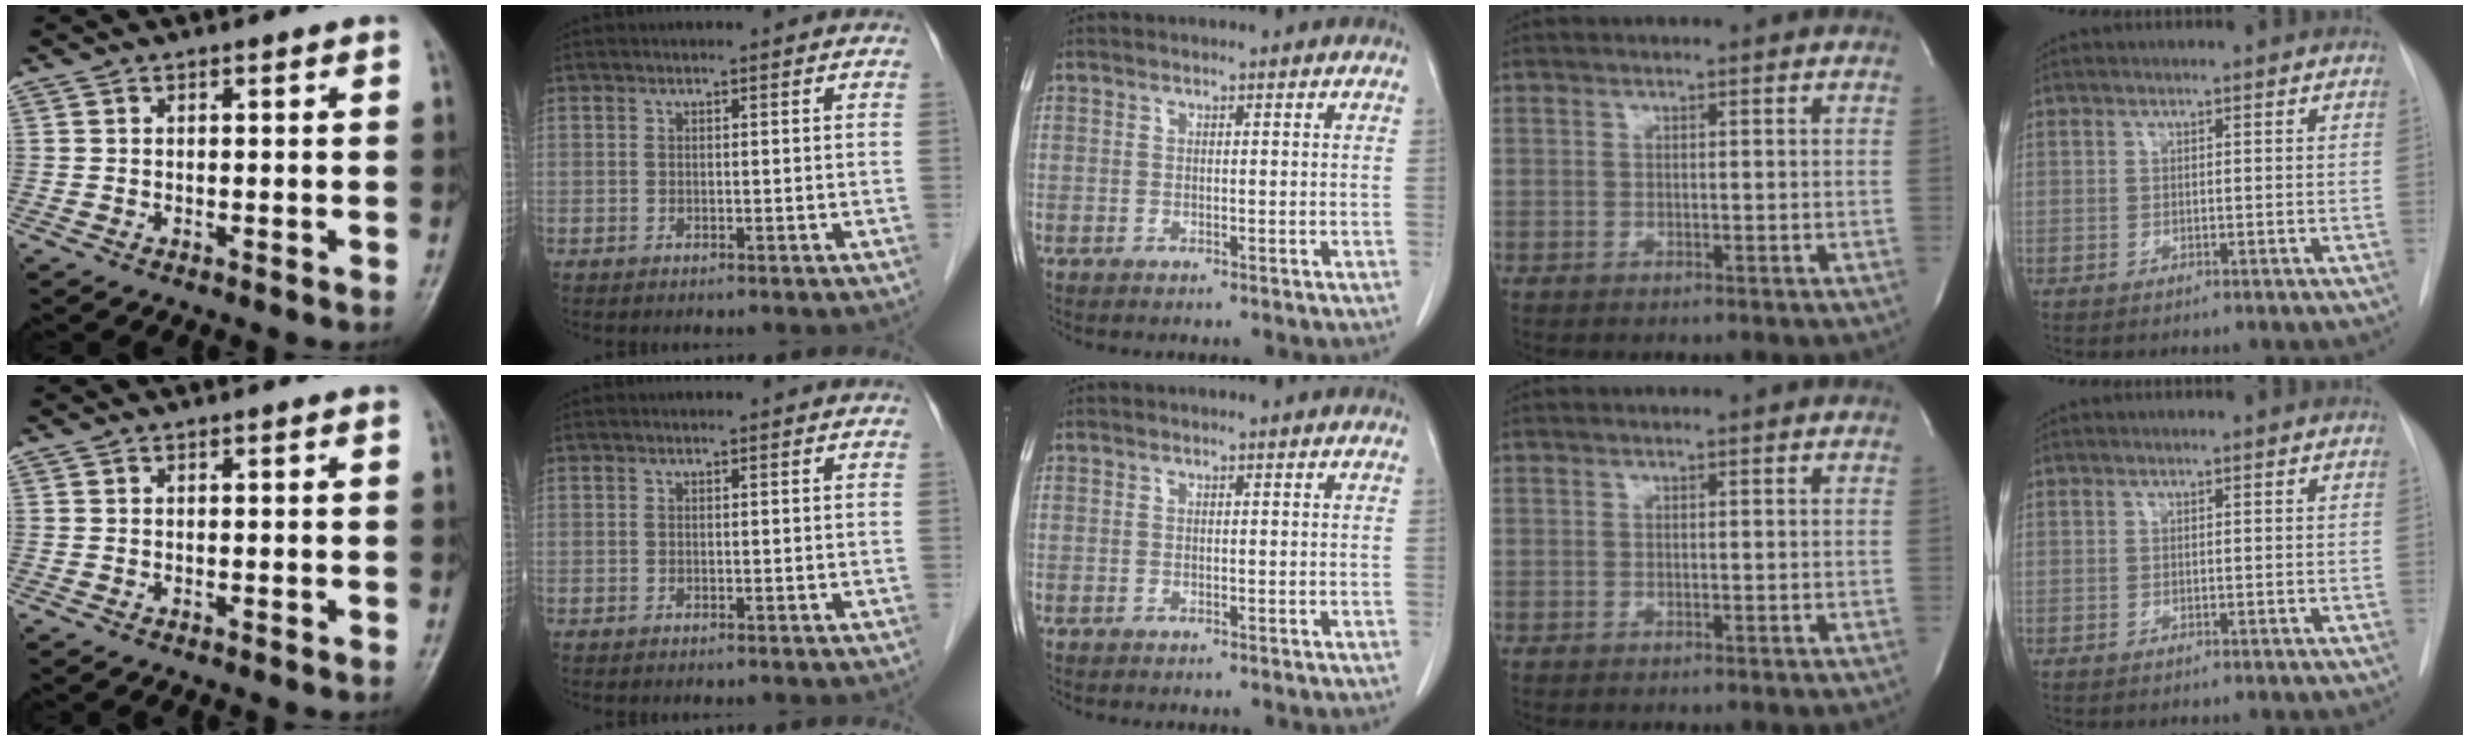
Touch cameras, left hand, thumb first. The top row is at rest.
{}